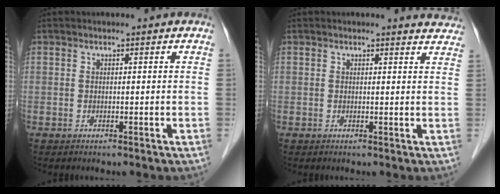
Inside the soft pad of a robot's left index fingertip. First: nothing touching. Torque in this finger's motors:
{"motor_torque": [0.97, -1.17, 0.08, 0.00]}